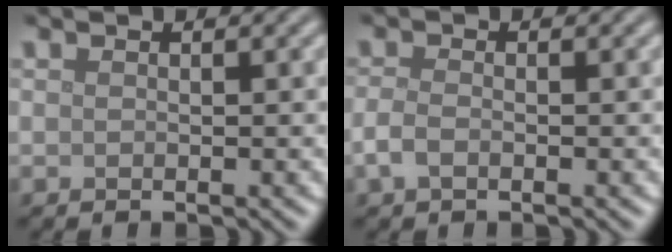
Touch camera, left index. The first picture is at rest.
{"total": 1.6, "force": [-0.7, 0.8, 1.1], "torque": [-0.026, -0.001, -0.019]}